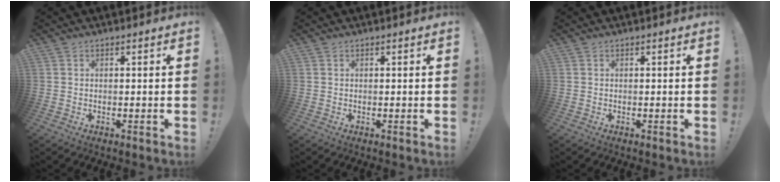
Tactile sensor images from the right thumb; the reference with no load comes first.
{"total": 0.0}
{"total": 0.0}